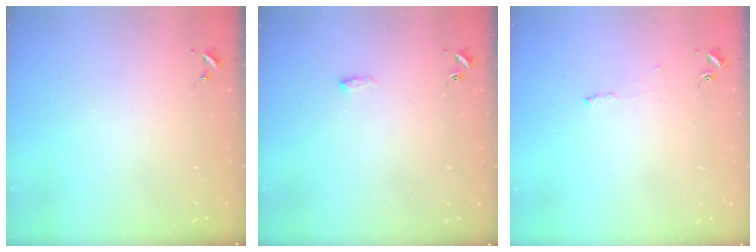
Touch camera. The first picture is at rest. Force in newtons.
{"total": 4.7, "press": 4.7, "slide": 0.6}
{"total": 4.0, "press": 3.9, "slide": 0.6}